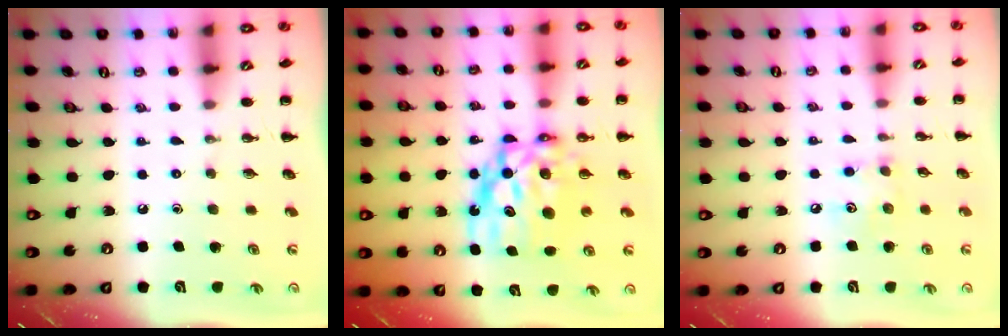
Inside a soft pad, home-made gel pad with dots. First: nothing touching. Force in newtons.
{"total": 12.9, "press": 12.5, "slide": 3.0}
{"total": 5.2, "press": 5.2, "slide": 0.5}